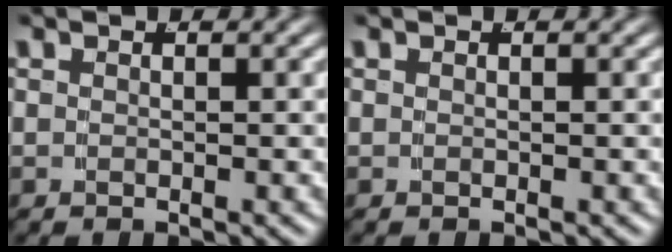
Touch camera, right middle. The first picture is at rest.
{"total": 0.0}